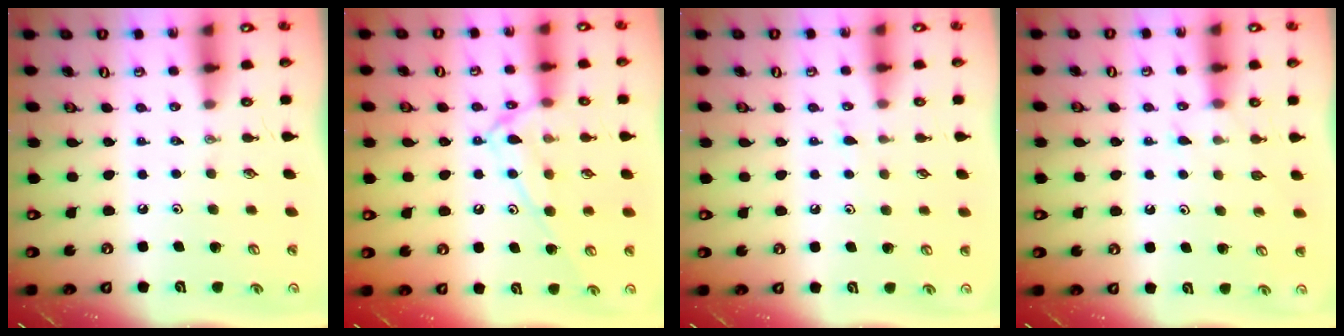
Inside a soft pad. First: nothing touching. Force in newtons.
{"total": 12.4, "press": 12.4, "slide": 0.8}
{"total": 5.1, "press": 5.0, "slide": 0.6}
{"total": 5.4, "press": 5.4, "slide": 0.4}